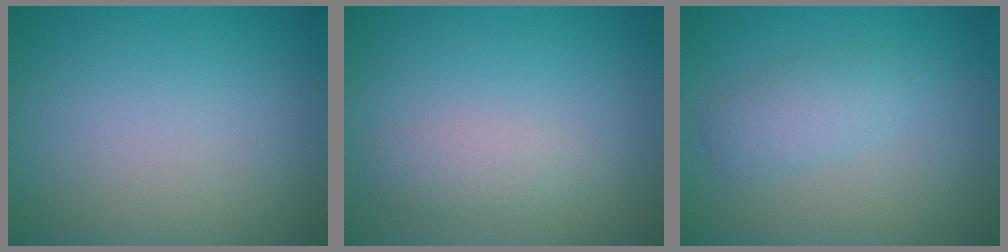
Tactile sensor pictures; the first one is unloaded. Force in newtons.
{"total": 1.8, "press": 1.8, "slide": 0.0}
{"total": 2.5, "press": 2.5, "slide": 0.0}